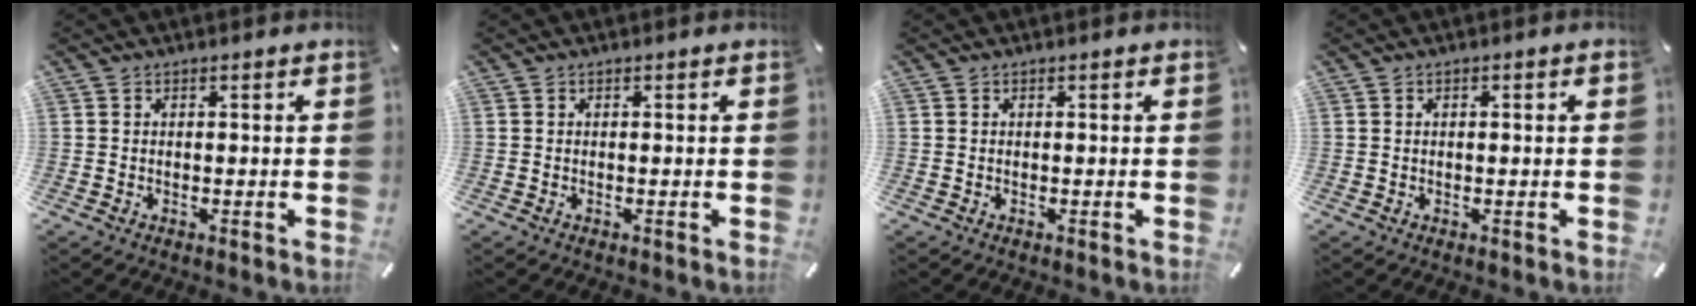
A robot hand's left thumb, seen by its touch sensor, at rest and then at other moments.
{"total": 0.0}
{"total": 0.0}
{"total": 0.9, "force": [0.1, 0.2, 0.8], "torque": [-0.013, 0.002, 0.001]}